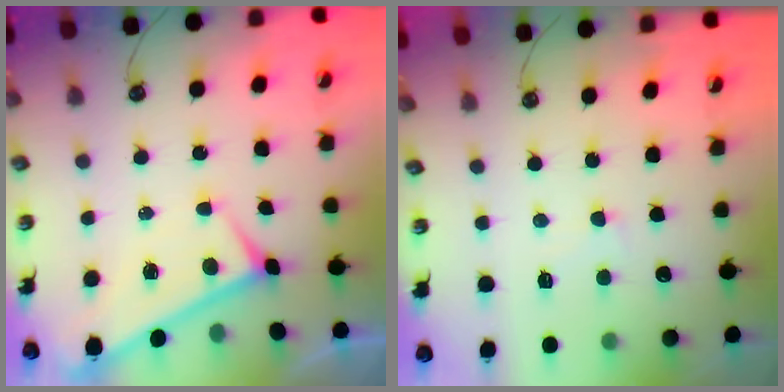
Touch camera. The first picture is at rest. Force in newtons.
{"total": 1.0, "press": 0.8, "slide": 0.5}